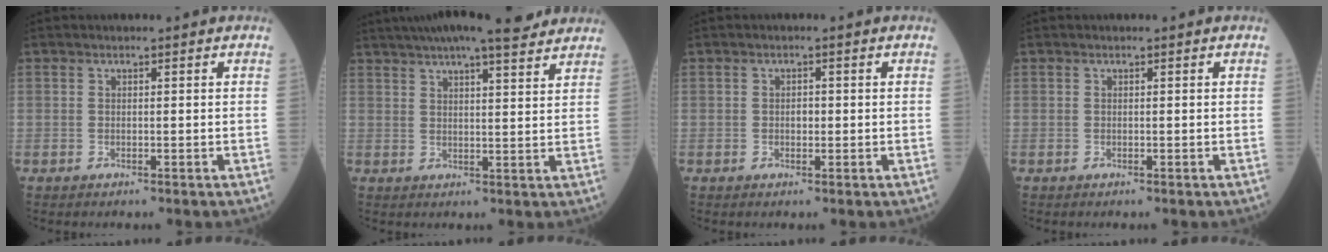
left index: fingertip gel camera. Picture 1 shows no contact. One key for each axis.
{"total": 15.5, "fx": 13.1, "fy": 1.9, "fz": 8.0, "tx": -0.133, "ty": 0.030, "tz": 0.179}
{"total": 1.2, "fx": -0.1, "fy": 0.8, "fz": 1.0, "tx": -0.016, "ty": 0.002, "tz": -0.001}
{"total": 0.0}